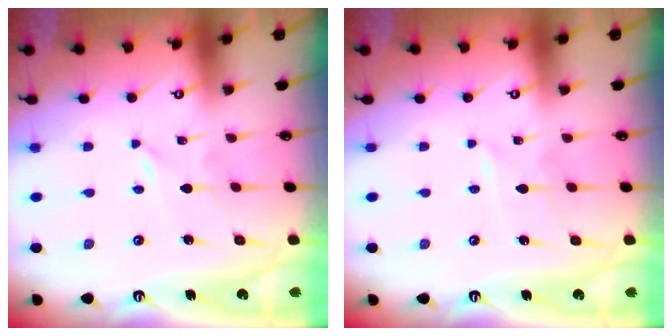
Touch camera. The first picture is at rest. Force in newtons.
{"total": 2.4, "press": 2.3, "slide": 0.3}